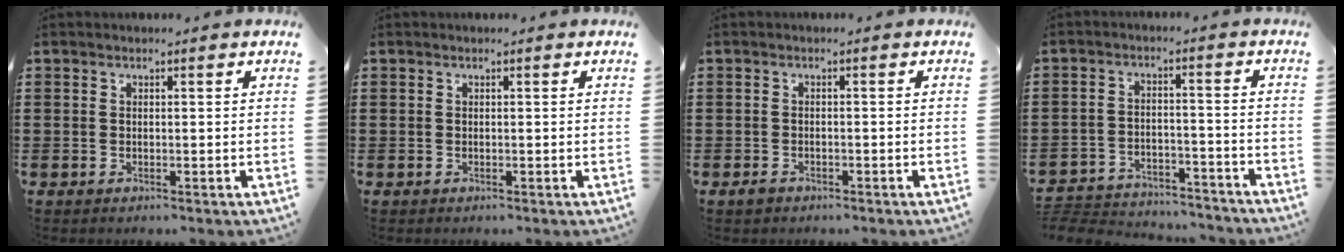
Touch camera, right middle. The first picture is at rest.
{"total": 0.0}
{"total": 1.0, "force": [-0.8, 0.5, 0.5], "torque": [-0.012, -0.004, -0.015]}
{"total": 4.6, "force": [-4.5, 0.7, 0.5], "torque": [-0.019, 0.001, -0.096]}